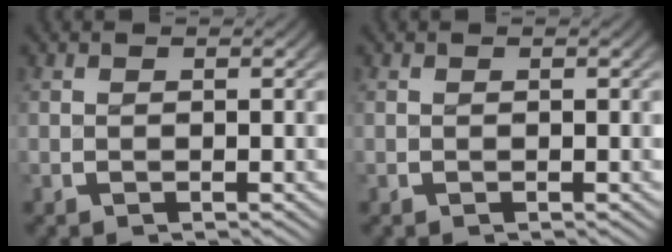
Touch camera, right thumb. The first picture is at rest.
{"total": 0.0}